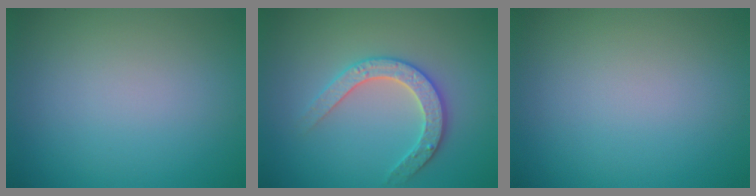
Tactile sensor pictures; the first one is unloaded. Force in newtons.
{"total": 3.0, "press": 2.9, "slide": 0.5}
{"total": 0.0}